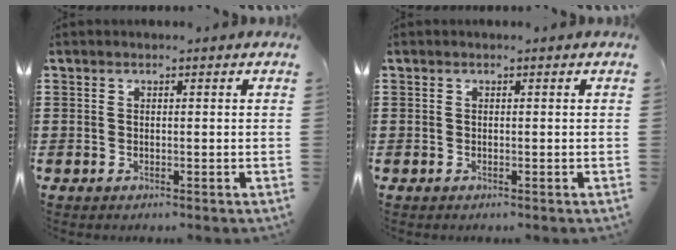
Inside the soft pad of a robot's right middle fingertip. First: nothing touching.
{"total": 0.0}